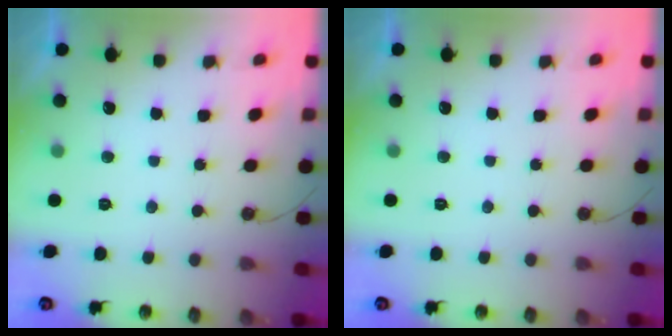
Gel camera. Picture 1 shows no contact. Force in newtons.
{"total": 0.0}